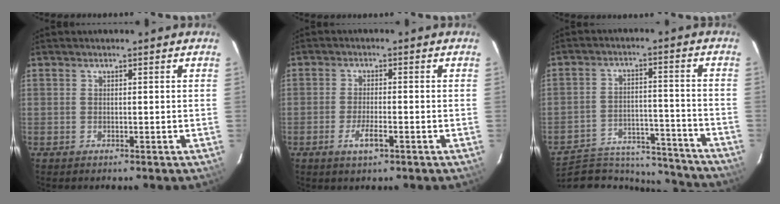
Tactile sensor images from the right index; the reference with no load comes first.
{"total": 3.8, "force": [-2.0, 0.8, 3.1], "torque": [-0.069, -0.006, -0.037]}
{"total": 20.0, "force": [-18.8, 5.6, 4.2], "torque": [-0.093, 0.026, -0.253]}